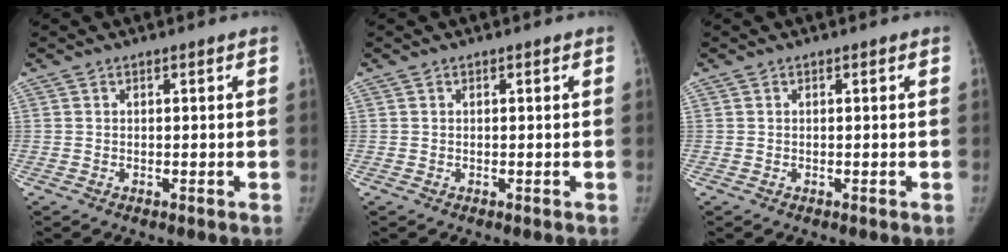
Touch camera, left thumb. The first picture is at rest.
{"total": 0.0}
{"total": 0.0}